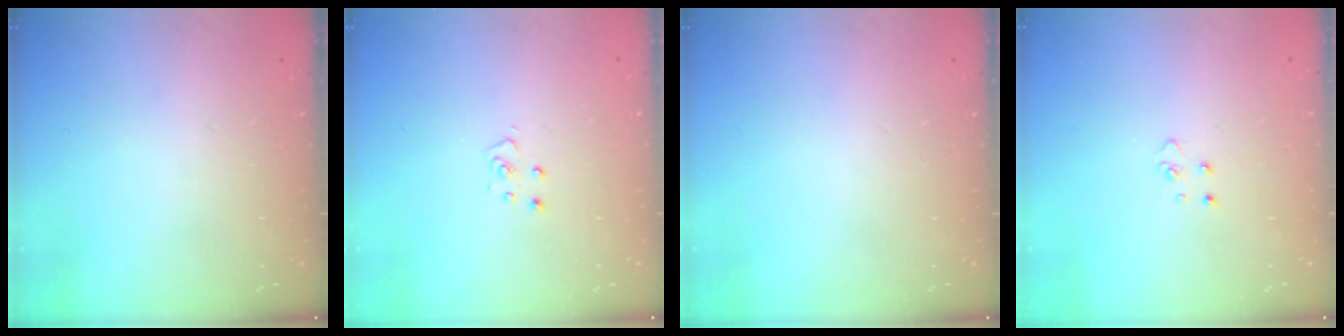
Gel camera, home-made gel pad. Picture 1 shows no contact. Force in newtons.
{"total": 3.9, "press": 3.9, "slide": 0.2}
{"total": 0.0}
{"total": 3.2, "press": 3.2, "slide": 0.4}